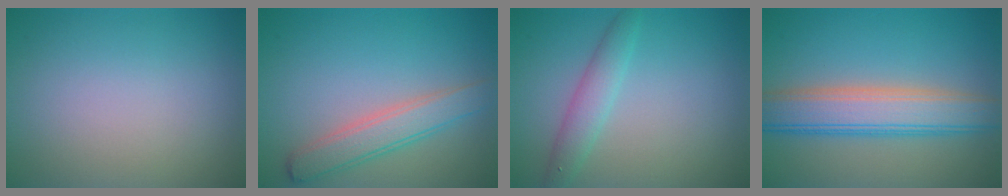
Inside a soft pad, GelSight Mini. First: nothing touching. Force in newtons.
{"total": 4.4, "press": 4.4, "slide": 0.1}
{"total": 2.5, "press": 2.5, "slide": 0.2}
{"total": 6.5, "press": 6.5, "slide": 0.4}